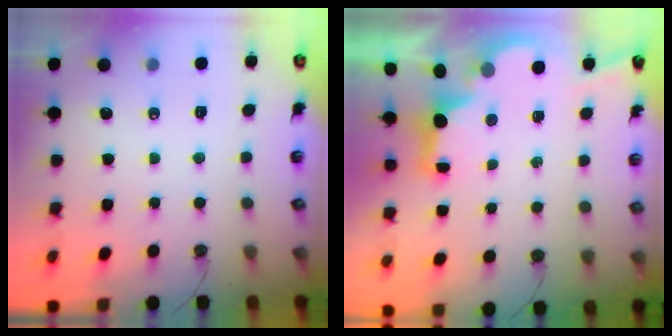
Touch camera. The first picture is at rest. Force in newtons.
{"total": 2.5, "press": 2.4, "slide": 0.7}